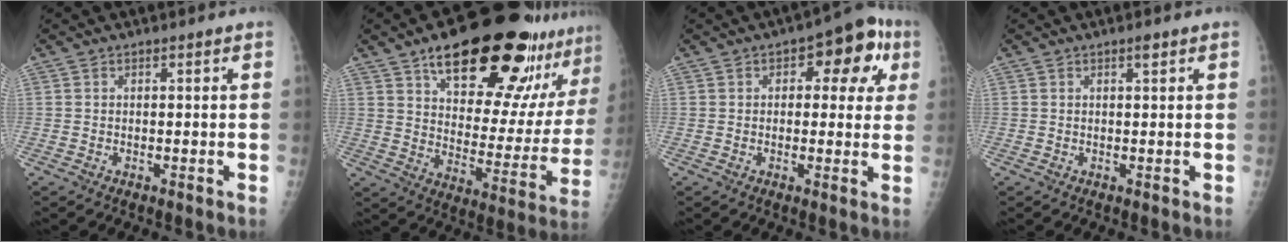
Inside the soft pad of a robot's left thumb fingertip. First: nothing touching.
{"total": 28.9, "force": [19.2, 10.5, 18.8], "torque": [-0.231, -0.074, 0.279]}
{"total": 10.6, "force": [3.3, 5.8, 8.2], "torque": [-0.052, 0.017, 0.031]}
{"total": 1.1, "force": [0.7, 0.3, 0.8], "torque": [-0.011, -0.002, 0.010]}